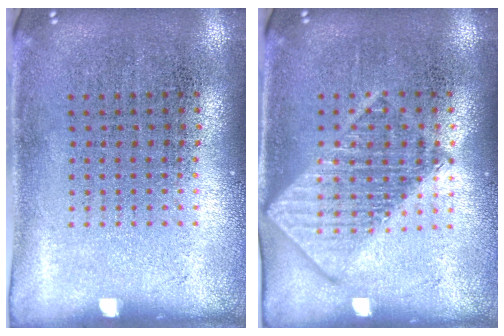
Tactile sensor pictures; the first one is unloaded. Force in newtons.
{"total": 1.7, "press": 1.7, "slide": 0.3}